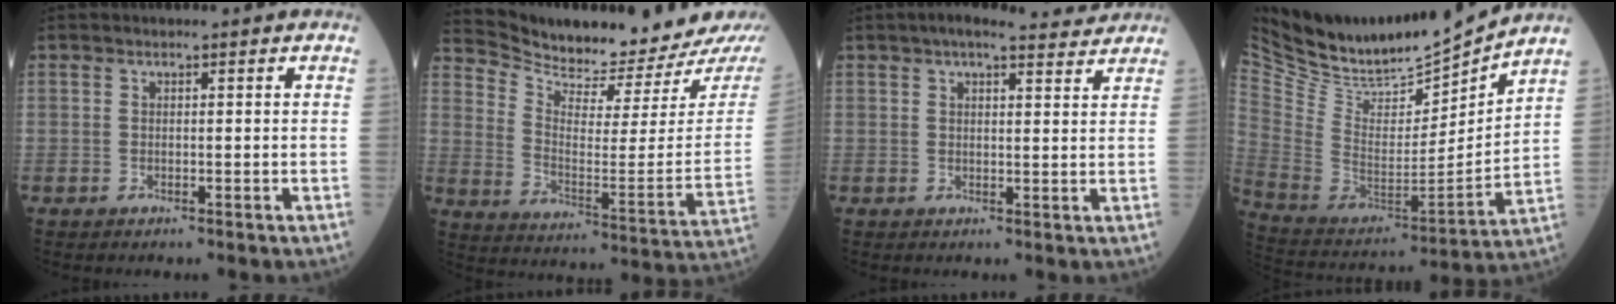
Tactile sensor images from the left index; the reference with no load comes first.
{"total": 16.9, "force": [16.3, 0.1, 4.7], "torque": [-0.092, -0.091, 0.239]}
{"total": 7.7, "force": [6.8, 1.4, 3.3], "torque": [-0.045, 0.017, 0.080]}
{"total": 22.0, "force": [20.4, 4.3, 6.8], "torque": [-0.154, -0.041, 0.357]}